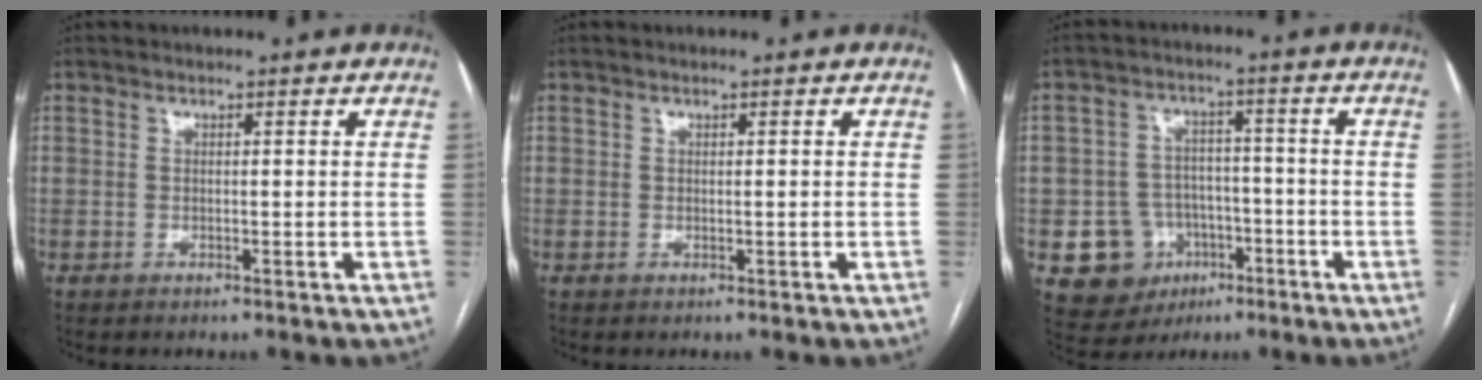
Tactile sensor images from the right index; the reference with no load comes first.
{"total": 0.0}
{"total": 9.5, "force": [-3.5, 8.5, 2.4], "torque": [-0.044, 0.021, -0.042]}